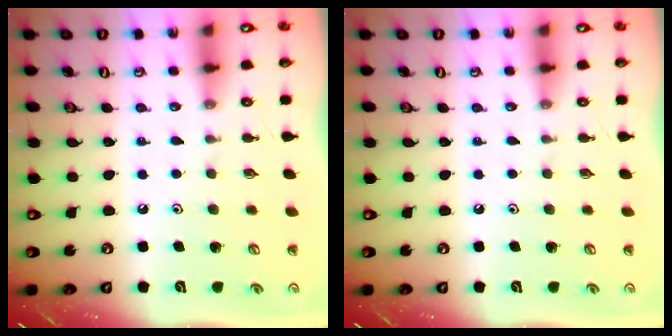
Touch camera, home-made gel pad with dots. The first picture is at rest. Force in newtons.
{"total": 0.0}